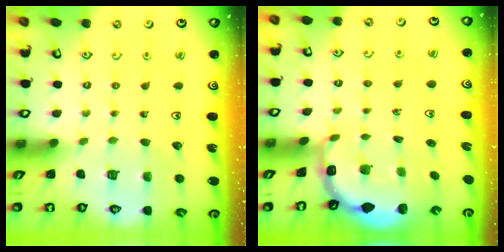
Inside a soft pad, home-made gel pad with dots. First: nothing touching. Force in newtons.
{"total": 2.5, "press": 1.9, "slide": 1.6}